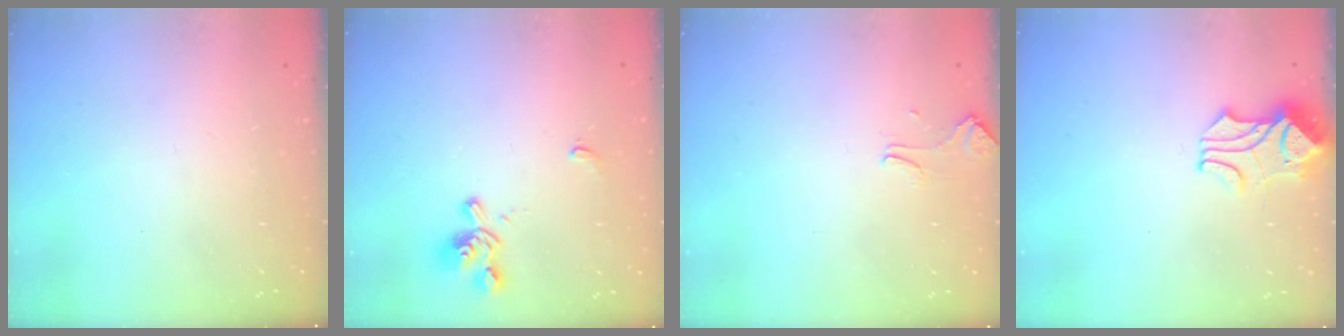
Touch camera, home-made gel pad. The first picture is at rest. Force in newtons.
{"total": 1.7, "press": 1.0, "slide": 1.3}
{"total": 0.9, "press": 0.8, "slide": 0.5}
{"total": 1.9, "press": 1.5, "slide": 1.1}